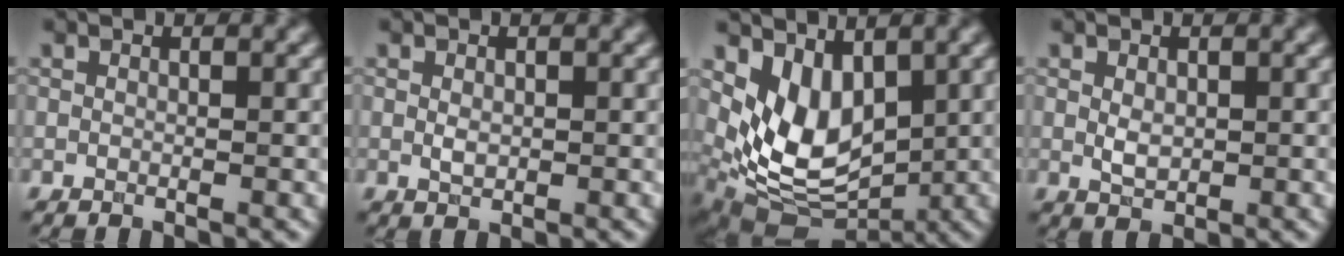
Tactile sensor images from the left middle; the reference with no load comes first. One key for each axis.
{"total": 1.2, "fx": 0.0, "fy": 0.8, "fz": 0.9, "tx": -0.017, "ty": -0.003, "tz": 0.002}
{"total": 6.7, "fx": 1.6, "fy": 4.3, "fz": 4.9, "tx": -0.100, "ty": -0.027, "tz": 0.036}
{"total": 1.7, "fx": 0.2, "fy": 1.2, "fz": 1.3, "tx": -0.024, "ty": -0.002, "tz": 0.006}